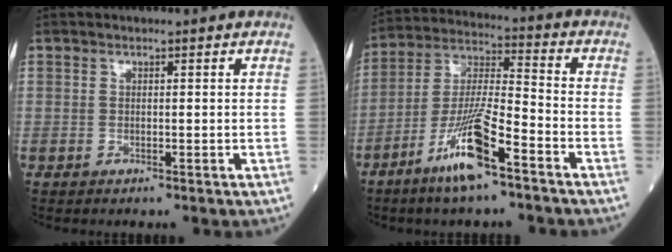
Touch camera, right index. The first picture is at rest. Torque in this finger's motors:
{"motor_torque": [1.57, -0.57, 0.91, 0.21]}